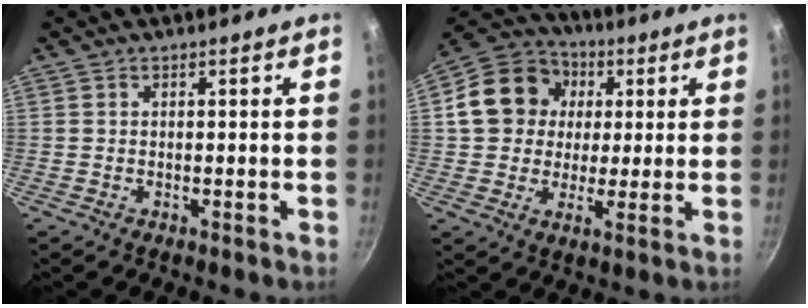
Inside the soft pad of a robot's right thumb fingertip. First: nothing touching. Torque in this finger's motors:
{"motor_torque": [-0.32, 0.83, -0.12, -0.25, 0.18]}